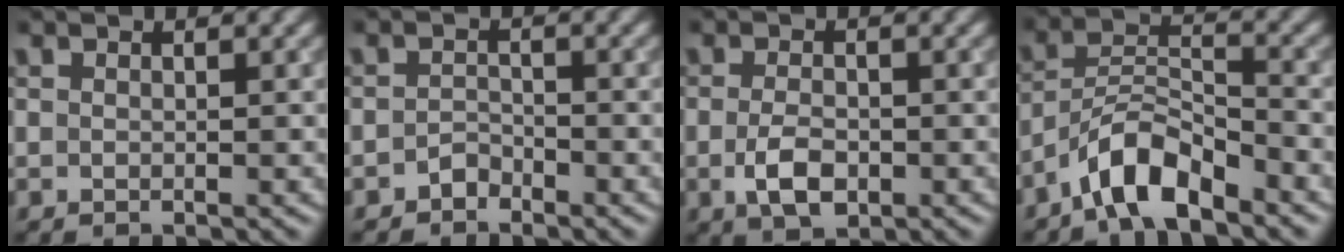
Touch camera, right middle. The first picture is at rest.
{"total": 1.3, "force": [-1.1, 0.6, 0.3], "torque": [-0.004, 0.007, -0.022]}
{"total": 3.1, "force": [-0.9, 1.7, 2.5], "torque": [-0.052, -0.005, -0.017]}
{"total": 5.4, "force": [-4.1, 1.5, 3.1], "torque": [-0.052, 0.006, -0.083]}